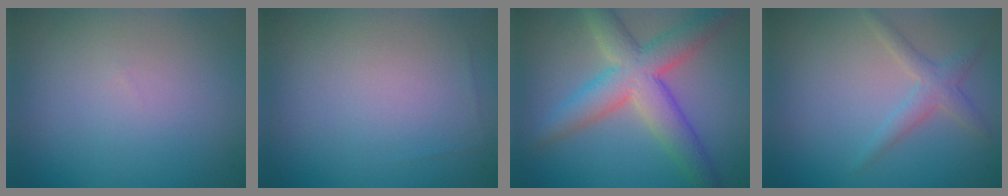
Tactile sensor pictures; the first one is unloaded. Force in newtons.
{"total": 0.0}
{"total": 6.5, "press": 6.5, "slide": 0.3}
{"total": 2.1, "press": 2.1, "slide": 0.1}